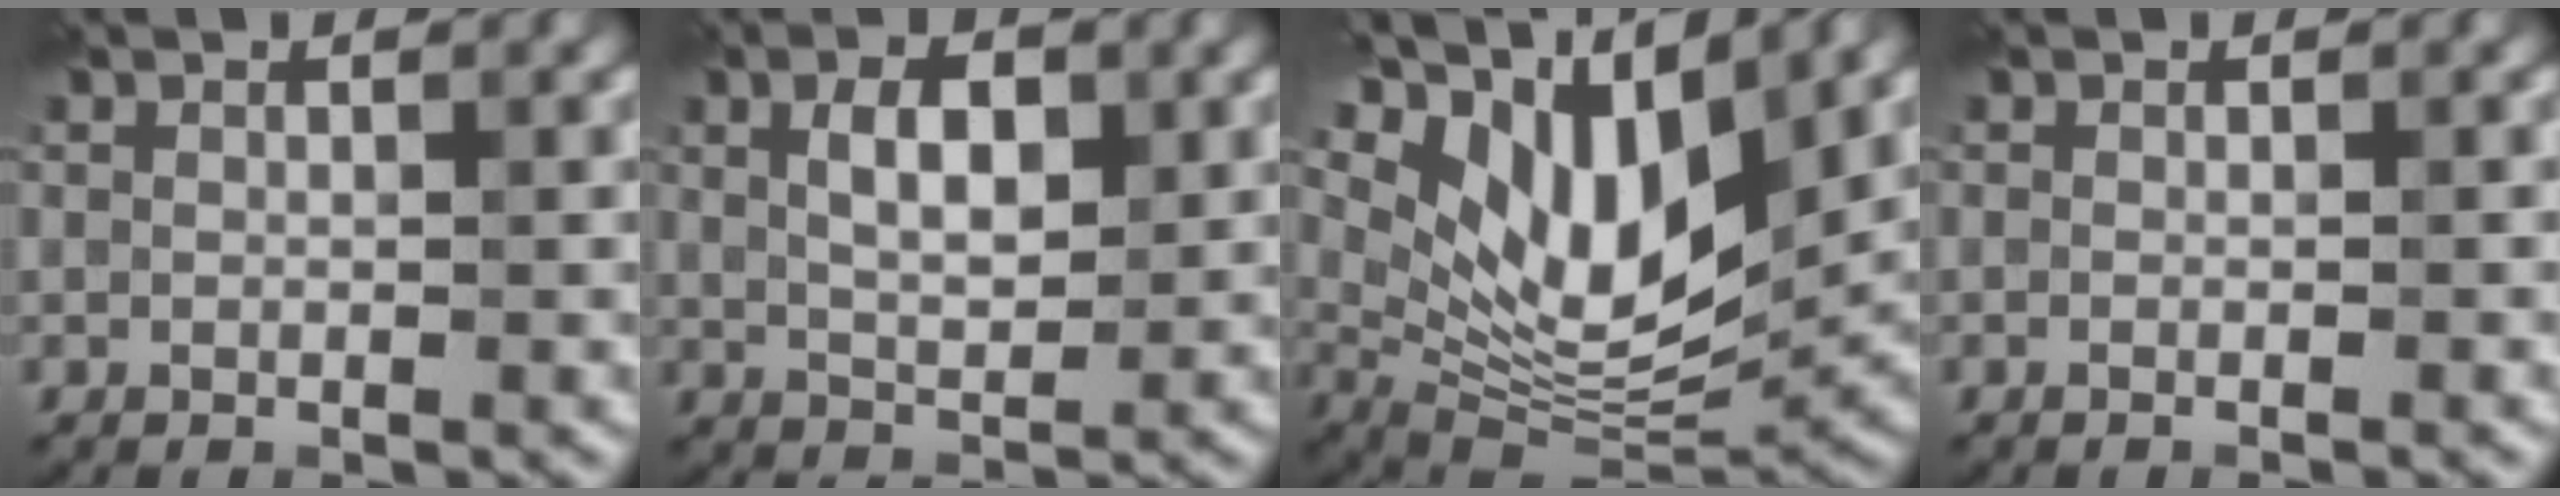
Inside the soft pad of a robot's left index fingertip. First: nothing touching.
{"total": 4.0, "force": [1.0, 2.0, 3.3], "torque": [-0.067, 0.004, 0.021]}
{"total": 12.1, "force": [6.3, 5.2, 8.9], "torque": [-0.157, -0.002, 0.122]}
{"total": 0.9, "force": [-0.4, 0.3, 0.8], "torque": [-0.009, -0.006, -0.012]}